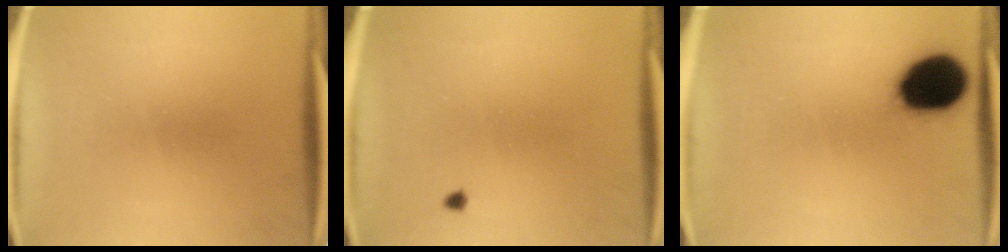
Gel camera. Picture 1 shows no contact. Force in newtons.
{"total": 0.6}
{"total": 16.8}